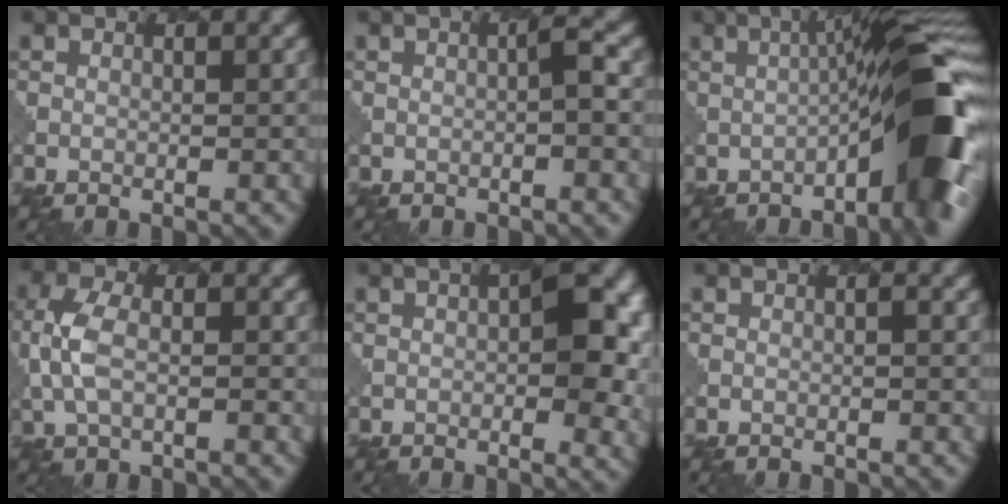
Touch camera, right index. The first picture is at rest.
{"total": 0.9, "force": [0.1, -0.8, 0.5], "torque": [-0.016, 0.012, -0.015]}
{"total": 9.2, "force": [-2.0, 0.7, 9.0], "torque": [-0.120, 0.020, -0.048]}
{"total": 2.7, "force": [0.1, 1.4, 2.2], "torque": [-0.075, 0.006, -0.015]}
{"total": 4.9, "force": [0.6, 1.6, 4.6], "torque": [-0.059, 0.003, -0.006]}
{"total": 0.6, "force": [0.1, -0.6, -0.3], "torque": [-0.002, 0.003, -0.005]}